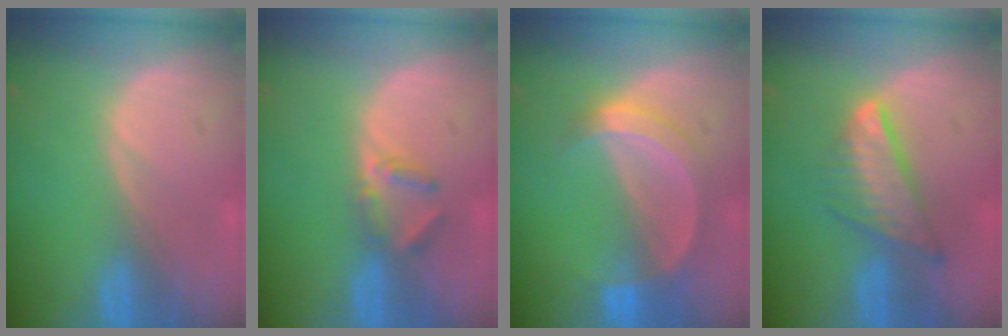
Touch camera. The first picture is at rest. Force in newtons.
{"total": 3.2, "press": 3.0, "slide": 1.0}
{"total": 5.9, "press": 5.5, "slide": 2.1}
{"total": 7.4, "press": 6.5, "slide": 3.6}